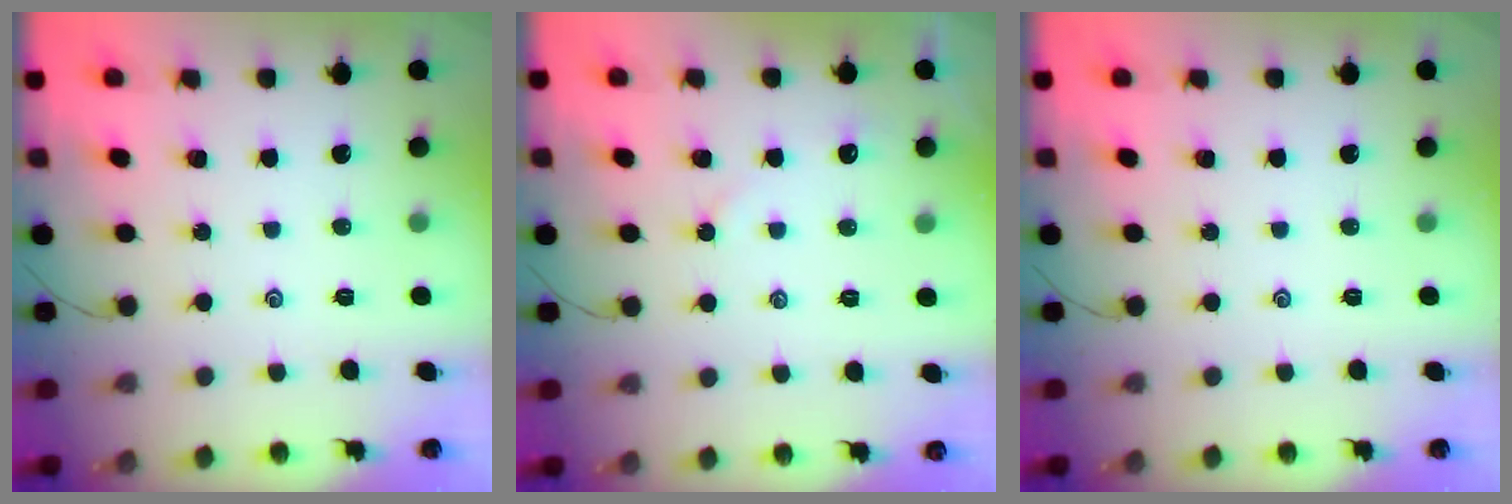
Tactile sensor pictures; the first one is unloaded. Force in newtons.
{"total": 2.6, "press": 2.5, "slide": 0.3}
{"total": 0.0}